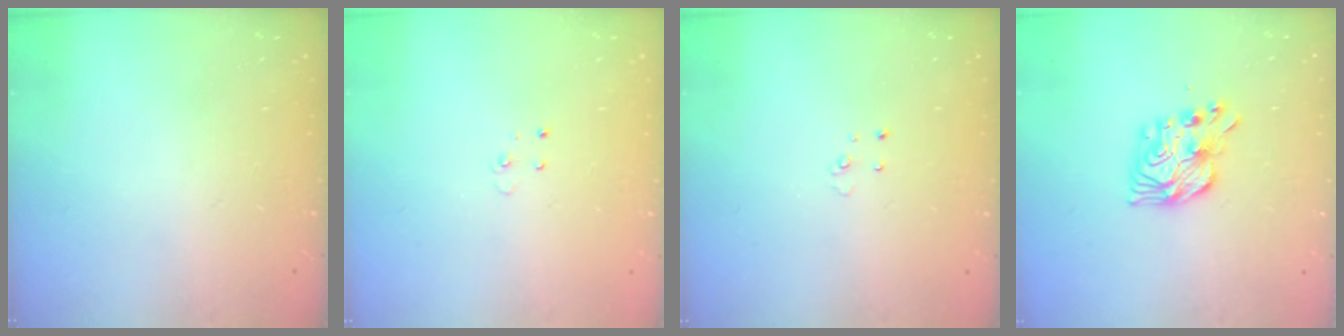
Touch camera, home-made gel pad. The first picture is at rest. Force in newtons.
{"total": 3.0, "press": 2.9, "slide": 0.3}
{"total": 2.5, "press": 2.5, "slide": 0.2}
{"total": 11.5, "press": 11.5, "slide": 0.4}